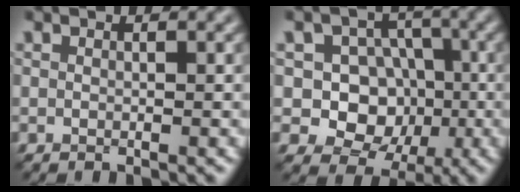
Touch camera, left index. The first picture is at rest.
{"total": 7.9, "force": [-1.0, 7.0, 3.5], "torque": [-0.048, 0.021, -0.046]}